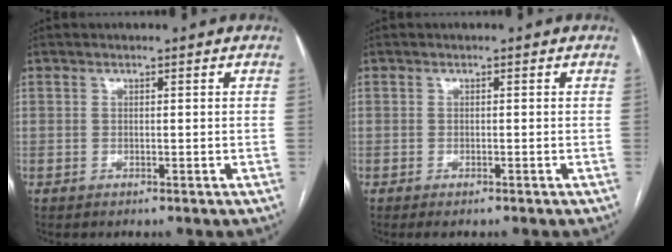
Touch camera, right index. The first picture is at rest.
{"total": 1.2, "force": [-0.9, 0.2, 0.7], "torque": [-0.012, -0.003, -0.010]}